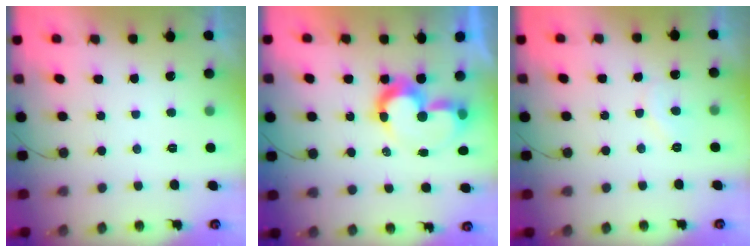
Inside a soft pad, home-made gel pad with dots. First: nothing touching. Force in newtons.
{"total": 9.8, "press": 9.3, "slide": 3.2}
{"total": 4.8, "press": 4.8, "slide": 0.4}